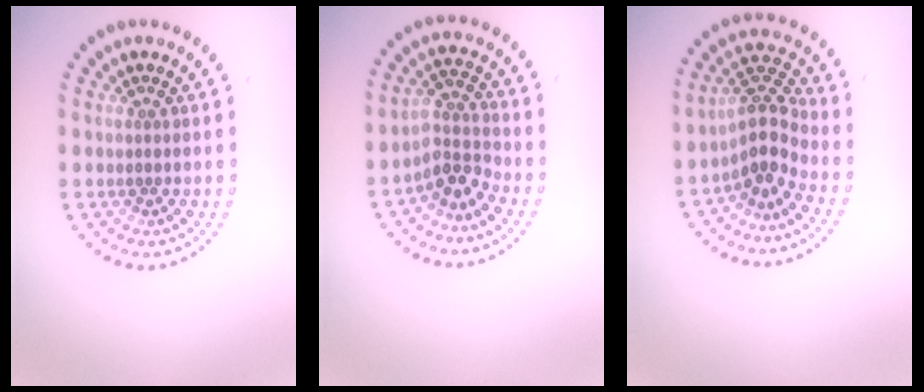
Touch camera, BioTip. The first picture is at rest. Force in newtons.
{"total": 3.1, "press": 2.2, "slide": 2.1}
{"total": 3.6, "press": 2.7, "slide": 2.4}